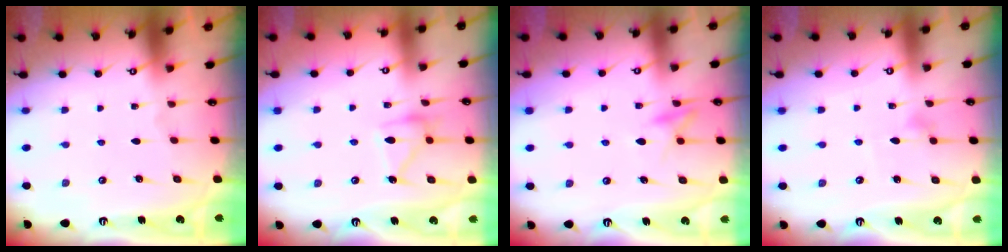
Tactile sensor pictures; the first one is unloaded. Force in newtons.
{"total": 14.0, "press": 14.0, "slide": 0.7}
{"total": 11.5, "press": 11.5, "slide": 1.1}
{"total": 4.7, "press": 4.7, "slide": 0.3}